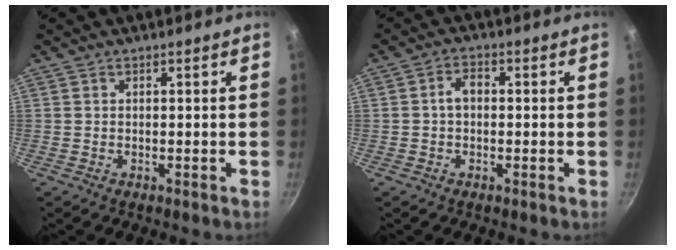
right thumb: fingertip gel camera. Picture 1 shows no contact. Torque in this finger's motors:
{"motor_torque": [0.17, 1.16, 0.87, 0.22, 0.06]}